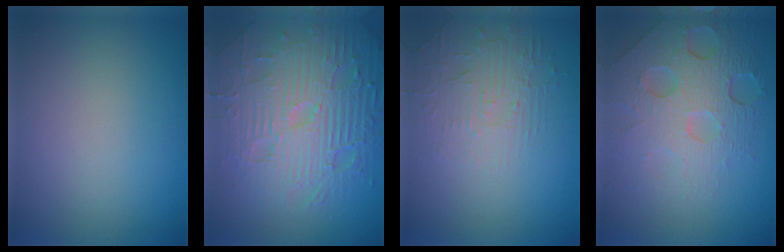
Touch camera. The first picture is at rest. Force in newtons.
{"total": 11.3, "press": 7.2, "slide": 8.7}
{"total": 2.1, "press": 1.3, "slide": 1.7}
{"total": 7.3, "press": 5.0, "slide": 5.3}